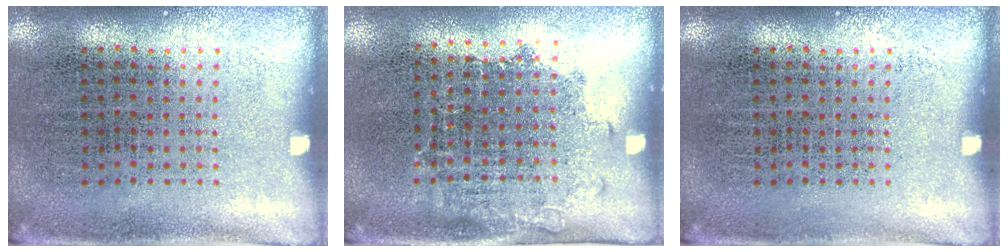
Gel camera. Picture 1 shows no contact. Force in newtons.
{"total": 1.1, "press": 0.9, "slide": 0.6}
{"total": 0.0}